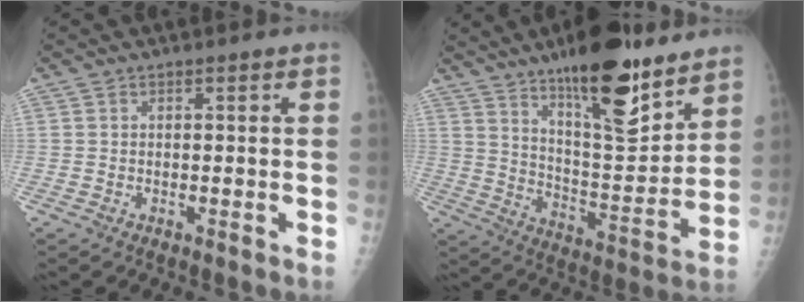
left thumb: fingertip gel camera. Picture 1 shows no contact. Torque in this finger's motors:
{"motor_torque": [2.36, 1.05, 1.47, -1.30, 0.49]}